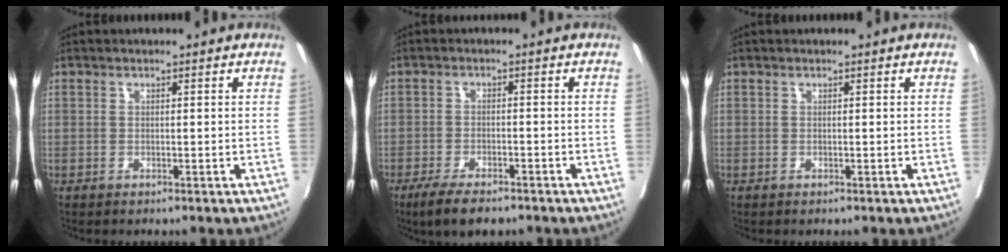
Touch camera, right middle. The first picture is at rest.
{"total": 7.2, "force": [-5.4, 2.0, 4.3], "torque": [-0.102, -0.020, -0.094]}
{"total": 0.0}